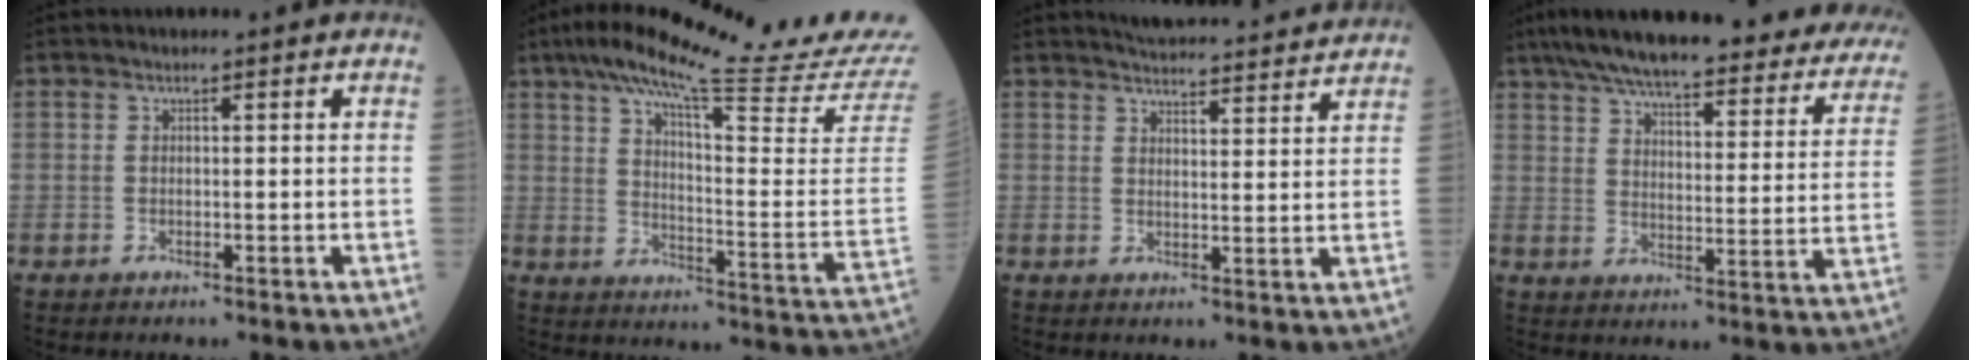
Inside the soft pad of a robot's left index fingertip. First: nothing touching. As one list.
[{"total": 24.6, "force": [21.2, -1.7, 12.5], "torque": [-0.204, -0.067, 0.282]}, {"total": 14.3, "force": [13.7, 0.9, 4.0], "torque": [-0.051, 0.002, 0.169]}, {"total": 32.8, "force": [28.0, 6.7, 15.8], "torque": [-0.233, -0.034, 0.340]}]